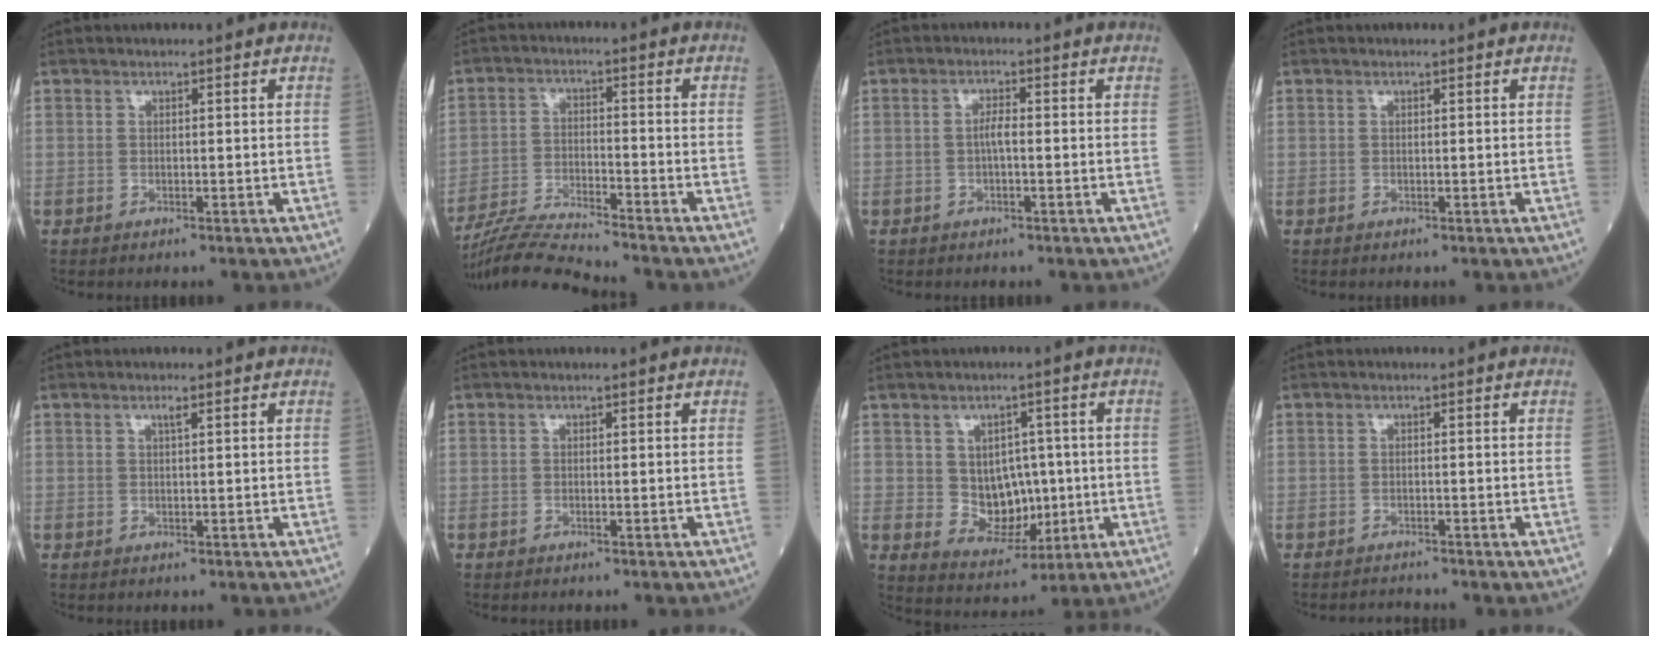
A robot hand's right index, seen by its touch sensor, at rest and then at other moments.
{"total": 9.3, "force": [-8.8, -1.7, 2.4], "torque": [-0.046, -0.020, -0.161]}
{"total": 1.9, "force": [-0.3, 0.4, 1.8], "torque": [-0.035, 0.004, -0.007]}
{"total": 0.0}
{"total": 0.8, "force": [0.4, -0.1, 0.7], "torque": [-0.013, 0.000, 0.008]}
{"total": 0.0}
{"total": 7.6, "force": [0.5, 5.7, 5.0], "torque": [-0.074, 0.008, 0.024]}
{"total": 1.1, "force": [-1.0, -0.3, -0.3], "torque": [0.003, -0.009, -0.015]}